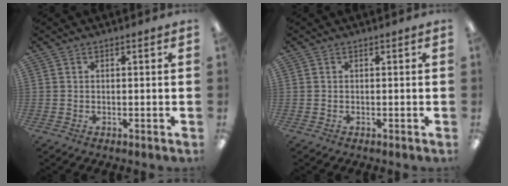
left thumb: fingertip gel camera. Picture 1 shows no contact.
{"total": 0.0}